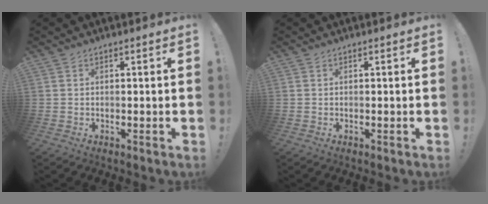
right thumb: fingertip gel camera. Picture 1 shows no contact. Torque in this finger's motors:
{"motor_torque": [-0.03, 0.01, -0.11, 0.11, 0.01]}